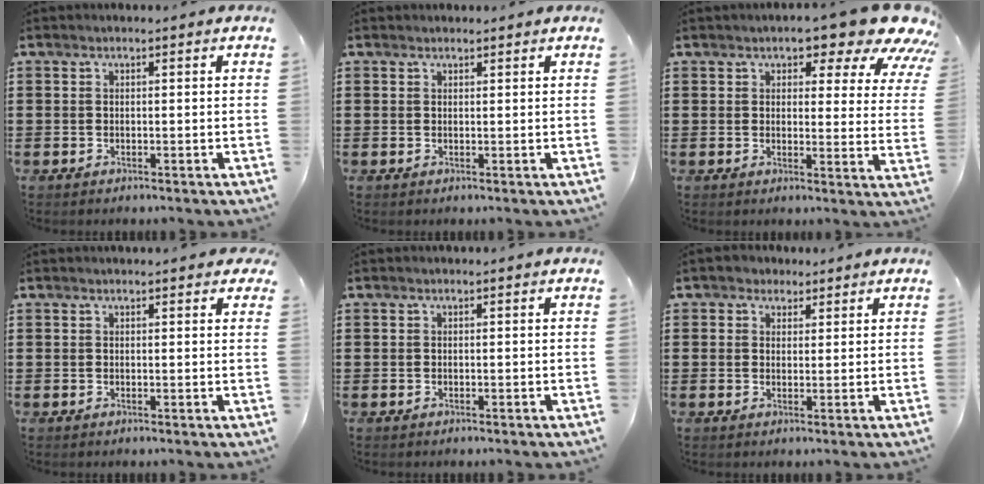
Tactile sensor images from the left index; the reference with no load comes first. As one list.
[{"total": 0.8, "force": [0.7, 0.3, 0.0], "torque": [-0.002, 0.000, 0.015]}, {"total": 8.5, "force": [6.7, 2.2, 4.8], "torque": [-0.068, -0.044, 0.109]}, {"total": 1.1, "force": [1.0, 0.2, 0.5], "torque": [-0.004, -0.001, 0.017]}, {"total": 0.0}, {"total": 2.2, "force": [1.5, 1.5, 0.0], "torque": [-0.008, 0.011, 0.028]}]